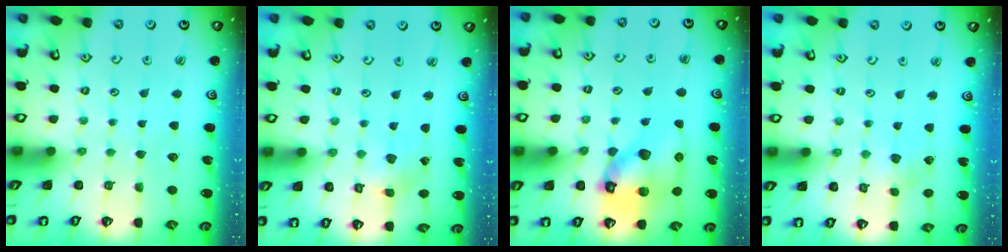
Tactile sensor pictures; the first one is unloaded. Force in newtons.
{"total": 2.0, "press": 2.0, "slide": 0.3}
{"total": 15.5, "press": 15.3, "slide": 2.2}
{"total": 2.8, "press": 2.7, "slide": 0.4}